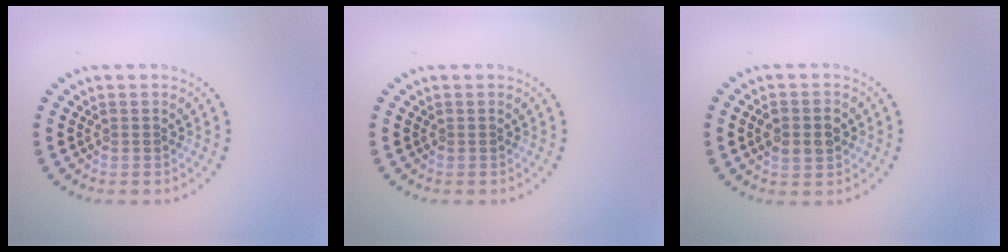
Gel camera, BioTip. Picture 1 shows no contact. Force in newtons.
{"total": 0.0}
{"total": 3.0, "press": 3.0, "slide": 0.1}